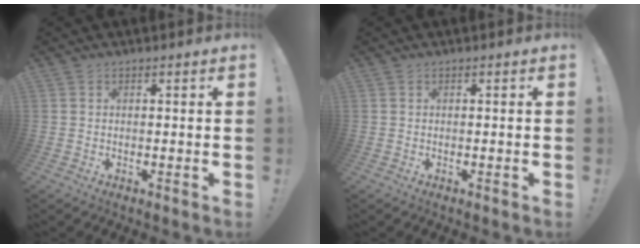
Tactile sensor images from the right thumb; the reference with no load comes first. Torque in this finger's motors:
{"motor_torque": [-0.32, -0.10, 0.06, 0.19, 0.00]}